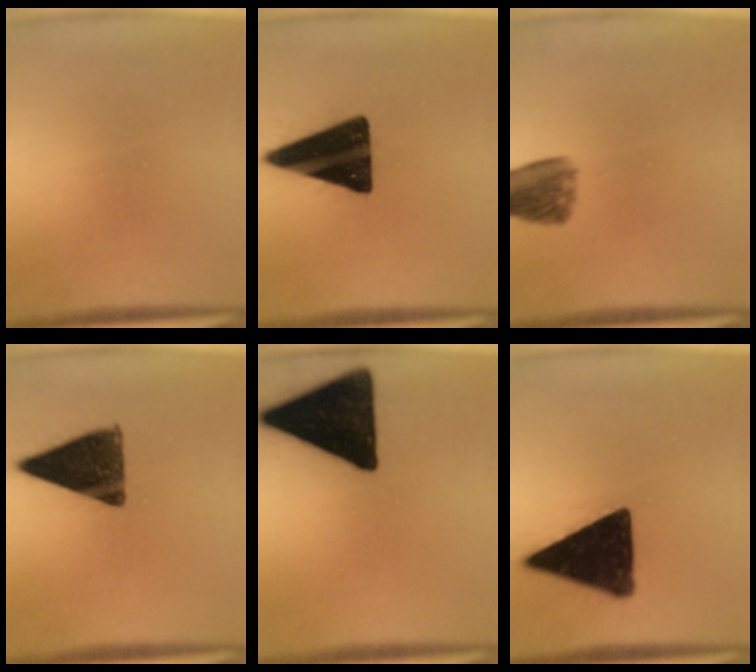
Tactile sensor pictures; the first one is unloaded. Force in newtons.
{"total": 18.6}
{"total": 7.3}
{"total": 12.7}
{"total": 19.3}
{"total": 16.4}